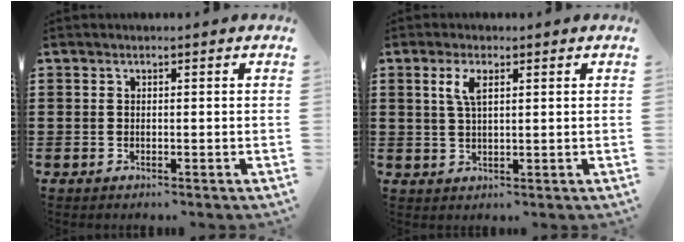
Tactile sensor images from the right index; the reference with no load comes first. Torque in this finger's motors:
{"motor_torque": [0.93, 0.50, 0.22, 0.09]}